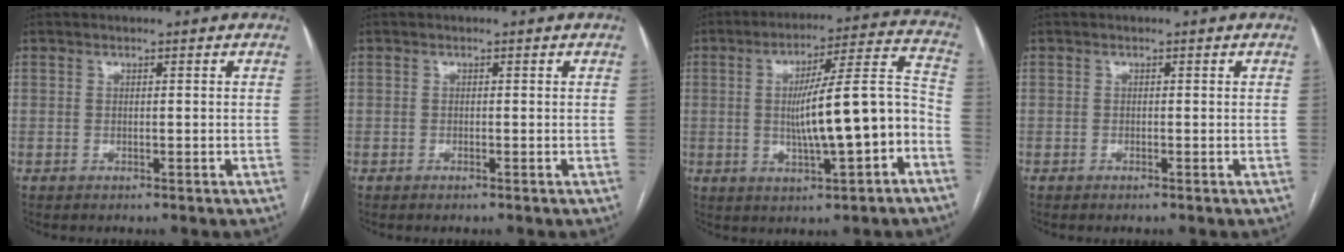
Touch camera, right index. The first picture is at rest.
{"total": 0.0}
{"total": 14.6, "force": [-3.1, 1.9, 14.2], "torque": [-0.217, 0.023, -0.040]}
{"total": 0.0}